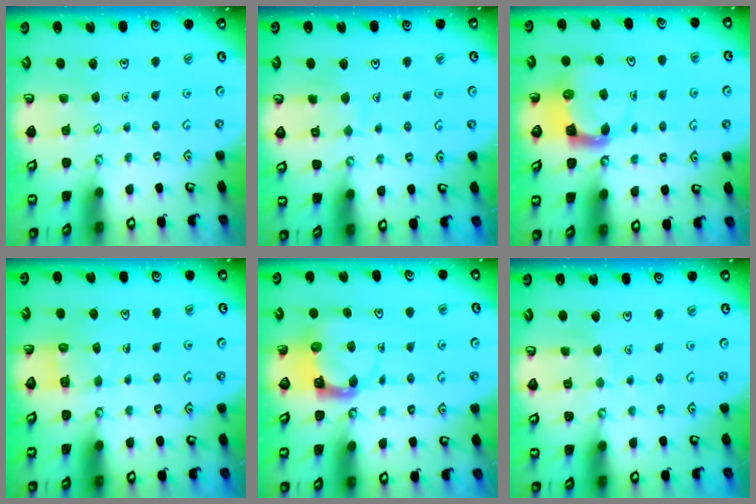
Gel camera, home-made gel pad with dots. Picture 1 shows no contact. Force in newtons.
{"total": 5.4, "press": 5.4, "slide": 0.5}
{"total": 3.9, "press": 3.9, "slide": 0.3}
{"total": 5.6, "press": 5.6, "slide": 0.3}
{"total": 4.7, "press": 4.7, "slide": 0.2}
{"total": 2.9, "press": 2.9, "slide": 0.2}